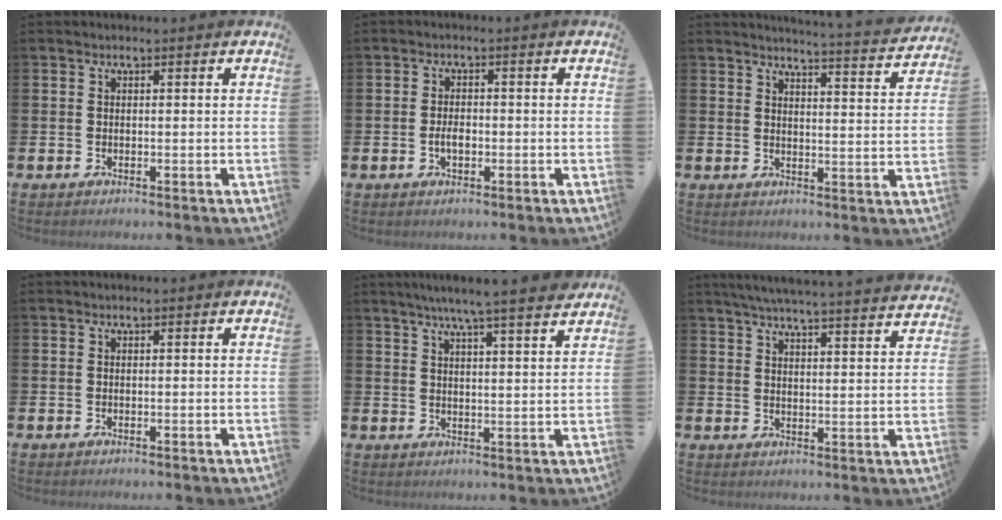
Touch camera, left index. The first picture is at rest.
{"total": 2.2, "force": [-0.4, 1.2, 1.8], "torque": [-0.024, -0.002, -0.011]}
{"total": 4.2, "force": [4.1, -0.6, 0.6], "torque": [-0.012, -0.039, 0.066]}
{"total": 0.0}
{"total": 6.2, "force": [5.7, -0.7, 2.4], "torque": [-0.052, -0.029, 0.096]}
{"total": 5.8, "force": [5.6, -0.4, 1.4], "torque": [-0.041, -0.036, 0.098]}